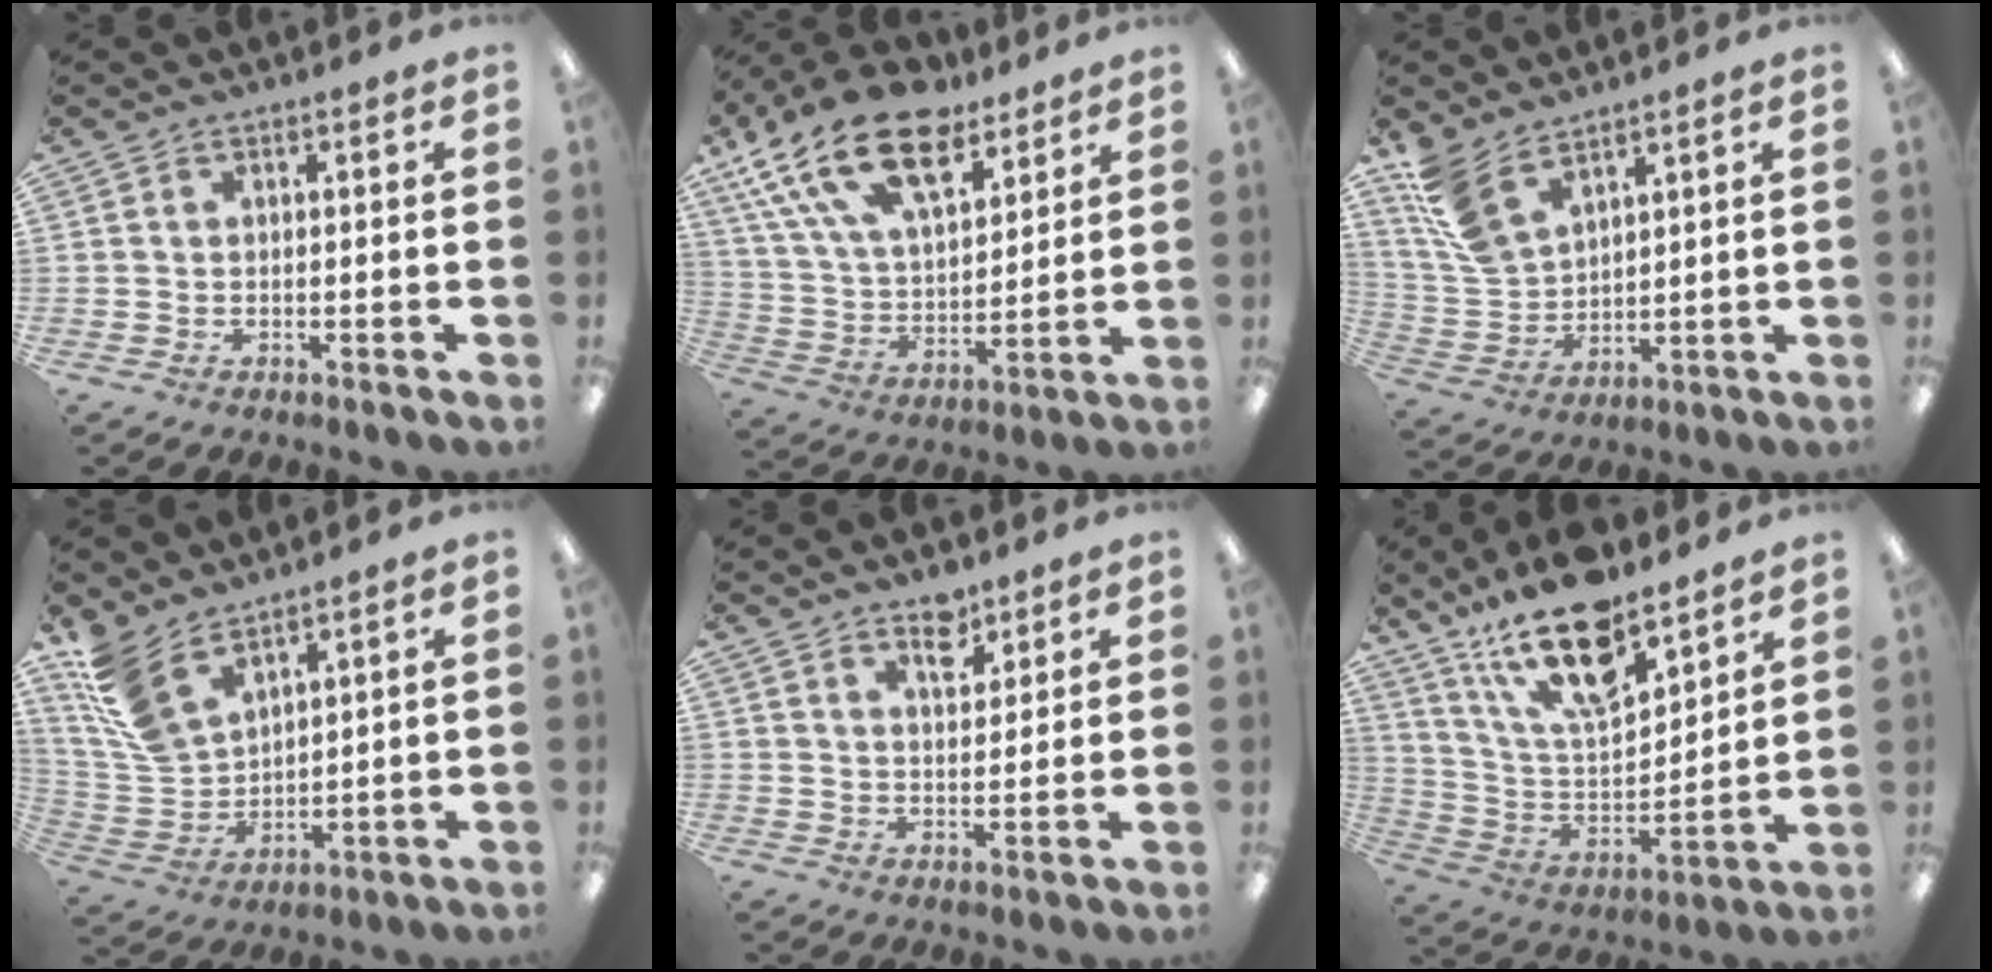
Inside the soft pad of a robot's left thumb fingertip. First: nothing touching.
{"total": 21.5, "force": [13.5, 10.5, 13.0], "torque": [-0.251, -0.067, 0.241]}
{"total": 11.0, "force": [8.3, 4.9, 5.3], "torque": [-0.128, -0.025, 0.165]}
{"total": 12.3, "force": [9.1, 5.8, 5.9], "torque": [-0.151, -0.032, 0.180]}
{"total": 6.2, "force": [4.6, 3.1, 2.9], "torque": [-0.028, -0.026, 0.078]}
{"total": 19.9, "force": [14.3, 7.3, 11.8], "torque": [-0.212, -0.080, 0.247]}